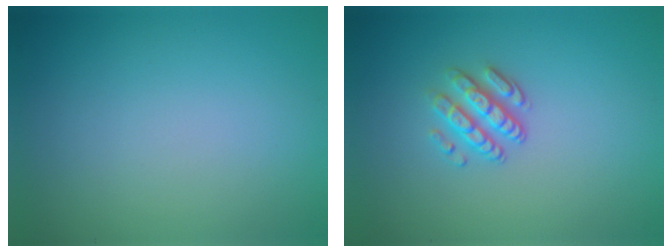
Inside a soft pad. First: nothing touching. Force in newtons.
{"total": 2.9, "press": 2.3, "slide": 1.6}